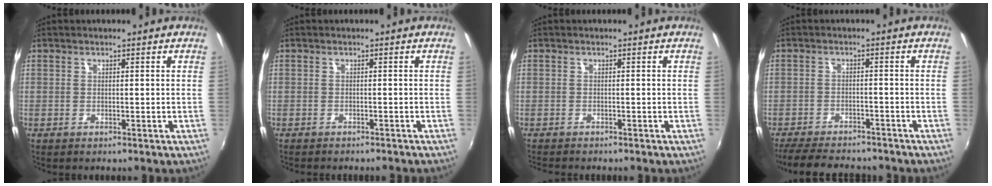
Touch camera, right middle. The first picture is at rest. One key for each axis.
{"total": 2.8, "fx": -2.6, "fy": 0.6, "fz": 0.9, "tx": -0.025, "ty": -0.013, "tz": -0.040}
{"total": 2.0, "fx": -2.0, "fy": 0.3, "fz": 0.5, "tx": -0.016, "ty": -0.015, "tz": -0.035}
{"total": 12.0, "fx": -10.5, "fy": 3.4, "fz": 4.7, "tx": -0.114, "ty": -0.019, "tz": -0.161}